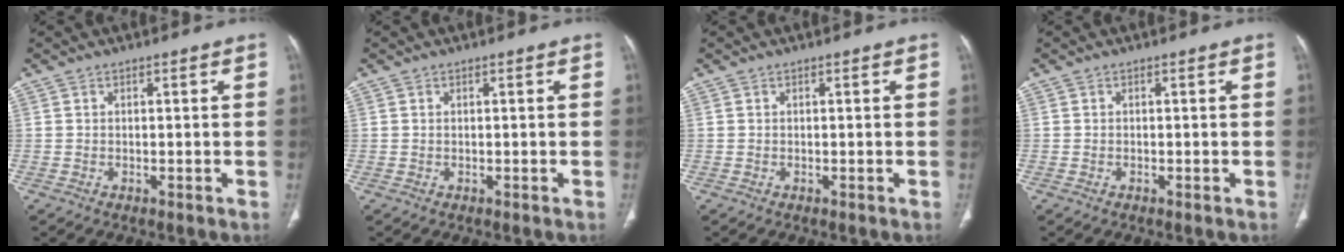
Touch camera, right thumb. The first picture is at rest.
{"total": 0.0}
{"total": 0.0}
{"total": 0.0}